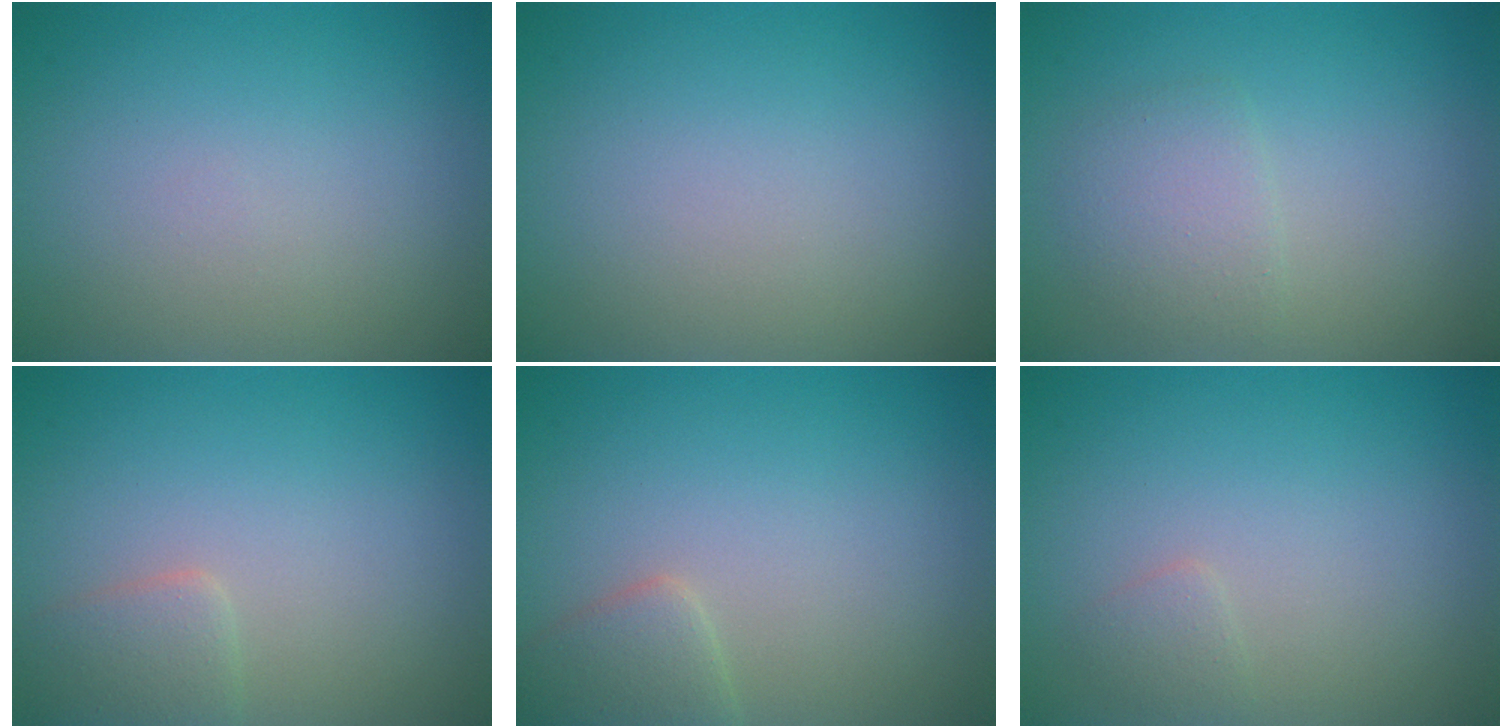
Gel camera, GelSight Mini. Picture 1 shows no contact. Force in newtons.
{"total": 0.0}
{"total": 2.2, "press": 2.2, "slide": 0.1}
{"total": 1.9, "press": 1.9, "slide": 0.1}
{"total": 2.3, "press": 2.3, "slide": 0.2}
{"total": 0.9, "press": 0.9, "slide": 0.1}